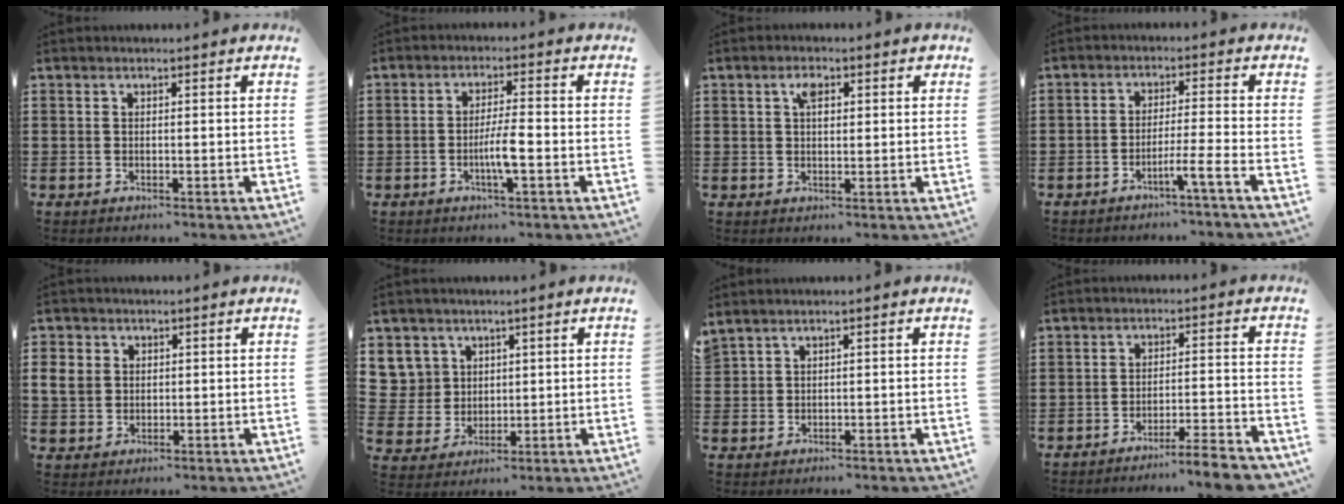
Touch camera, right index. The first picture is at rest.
{"total": 4.5, "force": [-1.3, 0.5, 4.2], "torque": [-0.088, -0.005, -0.030]}
{"total": 2.9, "force": [1.1, 1.4, 2.3], "torque": [-0.033, 0.002, 0.014]}
{"total": 4.1, "force": [-3.1, -0.7, 2.7], "torque": [-0.045, -0.008, -0.057]}
{"total": 3.7, "force": [0.7, 3.4, 1.4], "torque": [-0.047, 0.010, 0.010]}
{"total": 5.9, "force": [2.6, 5.3, 0.1], "torque": [-0.034, 0.010, 0.051]}
{"total": 1.0, "force": [0.9, 0.3, 0.2], "torque": [-0.007, 0.000, 0.018]}
{"total": 4.8, "force": [-4.5, -0.4, 1.9], "torque": [-0.031, -0.015, -0.087]}